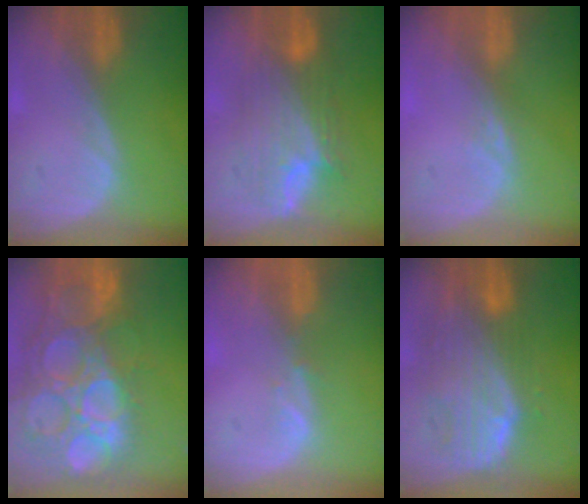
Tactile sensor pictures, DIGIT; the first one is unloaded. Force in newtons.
{"total": 8.2, "press": 8.2, "slide": 0.2}
{"total": 1.5, "press": 1.3, "slide": 0.8}
{"total": 15.8, "press": 13.1, "slide": 9.0}
{"total": 1.4, "press": 1.2, "slide": 0.6}
{"total": 10.6, "press": 9.1, "slide": 5.4}